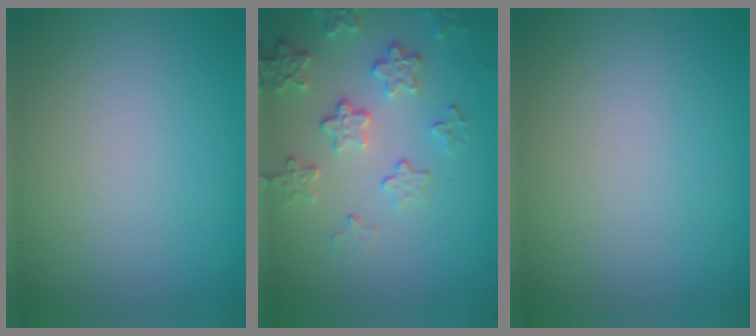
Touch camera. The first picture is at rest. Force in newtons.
{"total": 3.4, "press": 2.8, "slide": 2.0}
{"total": 0.0}